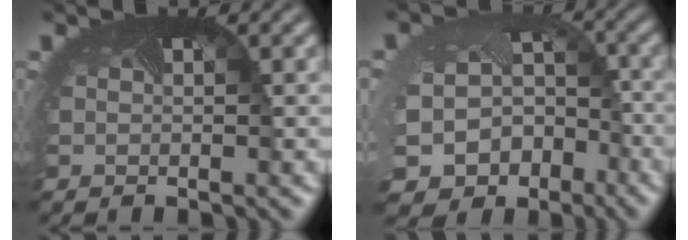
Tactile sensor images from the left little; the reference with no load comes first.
{"total": 11.7, "force": [-6.3, 9.1, 3.9], "torque": [-0.086, -0.066, -0.081]}